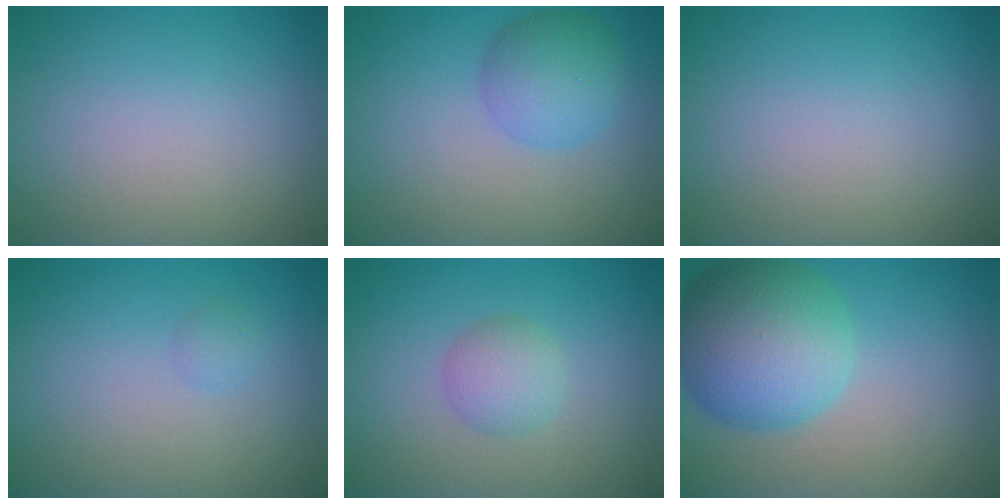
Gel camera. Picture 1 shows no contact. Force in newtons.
{"total": 4.0, "press": 3.9, "slide": 0.2}
{"total": 0.0}
{"total": 0.7, "press": 0.7, "slide": 0.0}
{"total": 2.4, "press": 2.4, "slide": 0.1}
{"total": 9.5, "press": 9.5, "slide": 0.4}